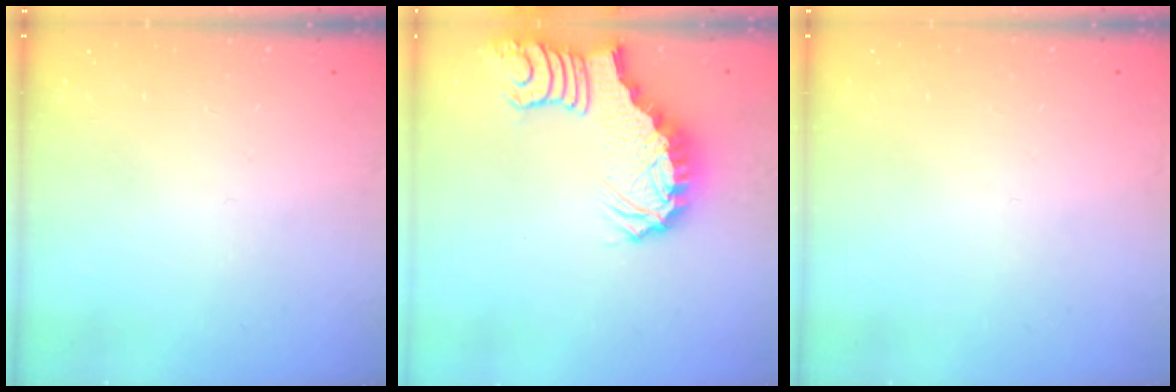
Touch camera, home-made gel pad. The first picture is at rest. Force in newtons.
{"total": 3.4, "press": 3.3, "slide": 0.8}
{"total": 0.0}